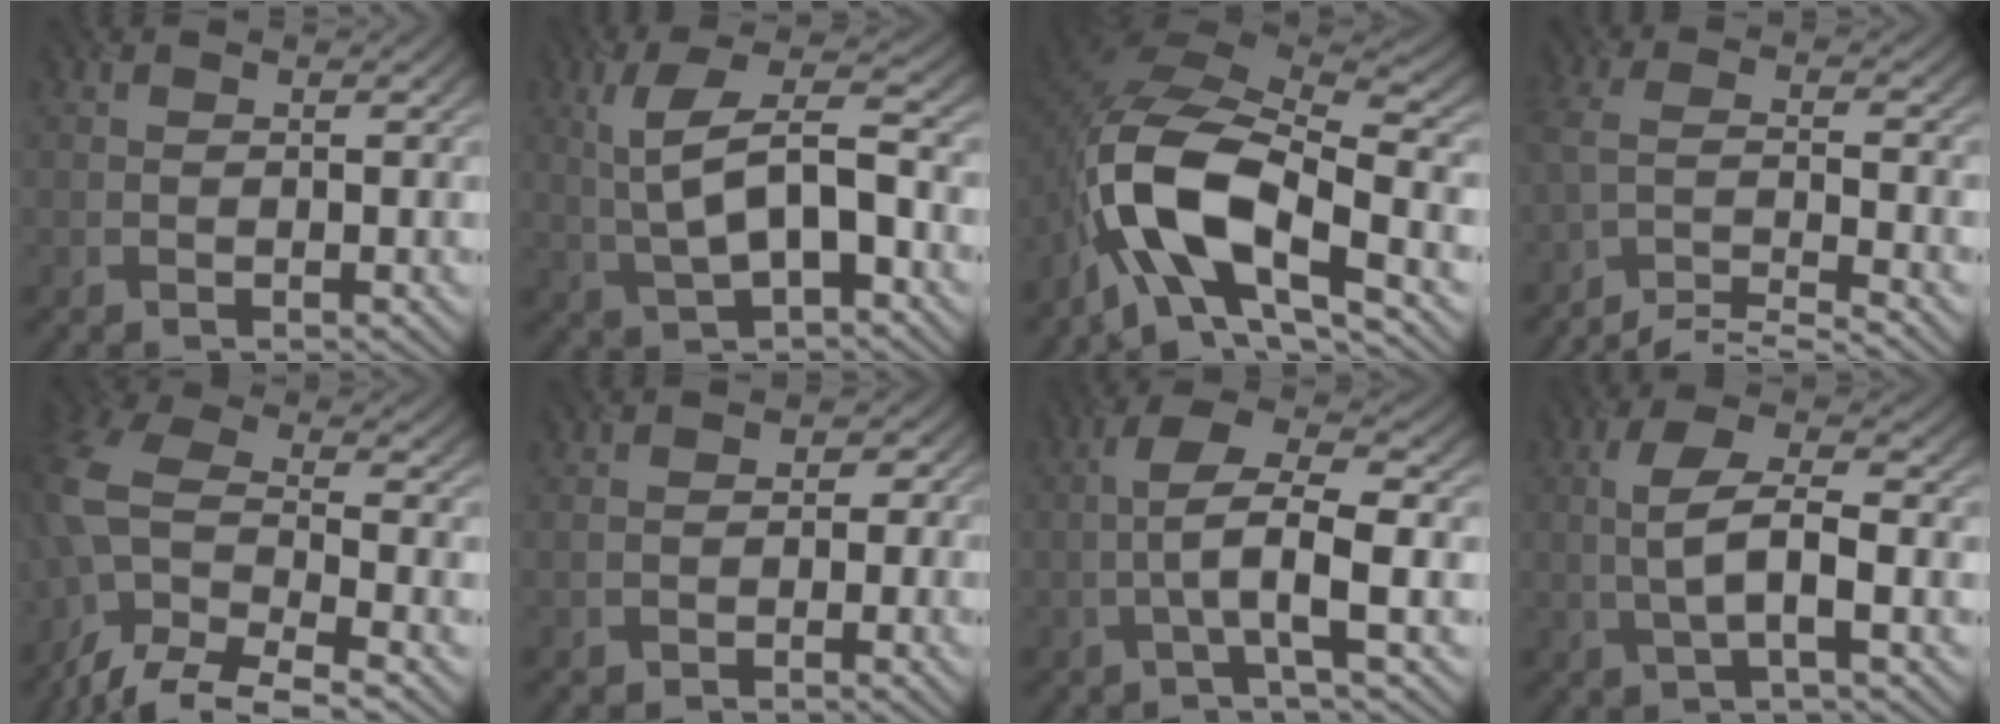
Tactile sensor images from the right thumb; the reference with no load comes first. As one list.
[{"total": 10.0, "force": [-0.2, 4.2, 9.1], "torque": [-0.173, 0.015, -0.006]}, {"total": 14.1, "force": [-6.0, 6.3, 11.1], "torque": [-0.227, -0.019, -0.115]}, {"total": 7.0, "force": [-5.8, 1.2, 3.8], "torque": [-0.060, 0.002, -0.108]}, {"total": 12.8, "force": [-5.9, 6.2, 9.6], "torque": [-0.234, -0.013, -0.117]}, {"total": 1.5, "force": [-0.9, 1.2, 0.3], "torque": [0.011, 0.000, -0.014]}, {"total": 7.0, "force": [-1.6, 1.7, 6.6], "torque": [-0.121, 0.018, -0.041]}, {"total": 5.8, "force": [-1.0, 1.9, 5.4], "torque": [-0.112, 0.006, -0.022]}]